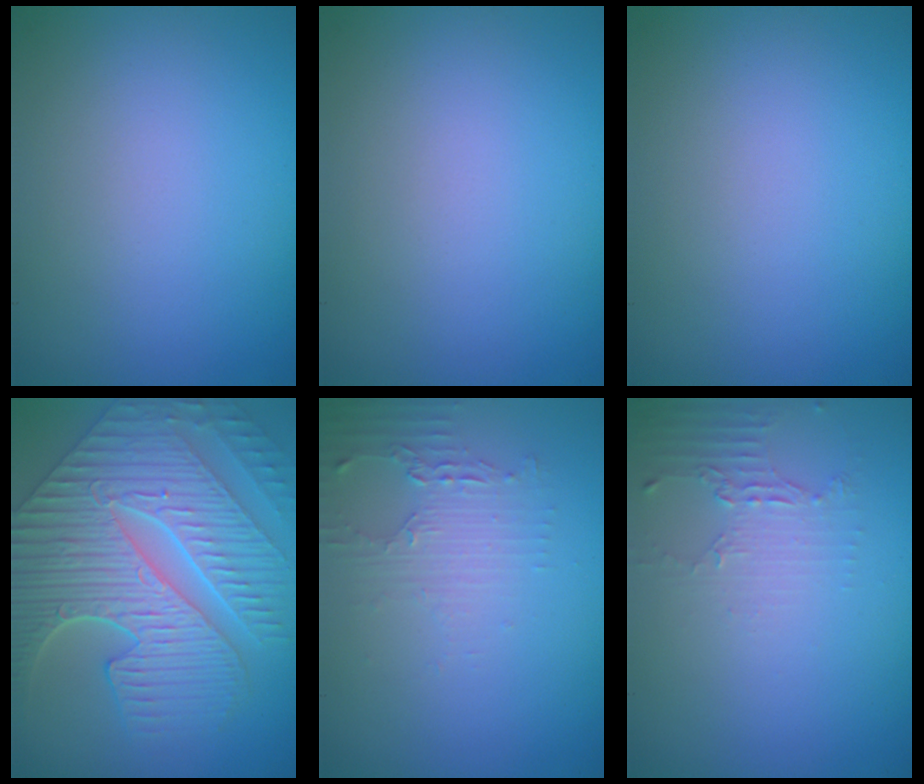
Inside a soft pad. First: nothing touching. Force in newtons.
{"total": 0.0}
{"total": 0.0}
{"total": 9.7, "press": 7.6, "slide": 6.1}
{"total": 1.8, "press": 1.8, "slide": 0.4}
{"total": 1.9, "press": 1.4, "slide": 1.3}